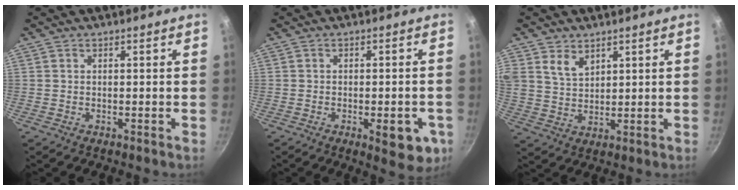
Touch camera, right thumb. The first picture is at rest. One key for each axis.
{"total": 7.6, "fx": -3.0, "fy": 3.1, "fz": 6.3, "tx": -0.061, "ty": 0.007, "tz": -0.030}
{"total": 4.9, "fx": 3.1, "fy": 3.0, "fz": 2.3, "tx": -0.026, "ty": -0.023, "tz": 0.067}